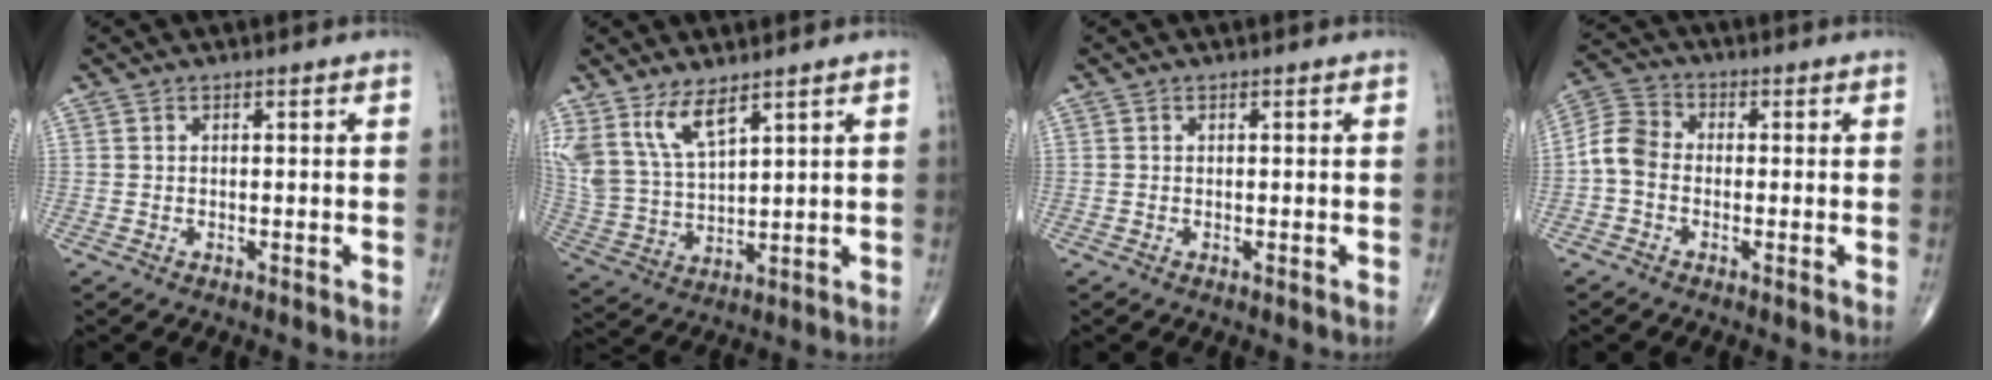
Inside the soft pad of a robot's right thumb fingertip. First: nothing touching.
{"total": 10.3, "force": [6.8, 3.9, 6.7], "torque": [-0.134, -0.030, 0.154]}
{"total": 0.0}
{"total": 6.1, "force": [-1.2, 4.7, 3.7], "torque": [-0.062, 0.020, -0.040]}